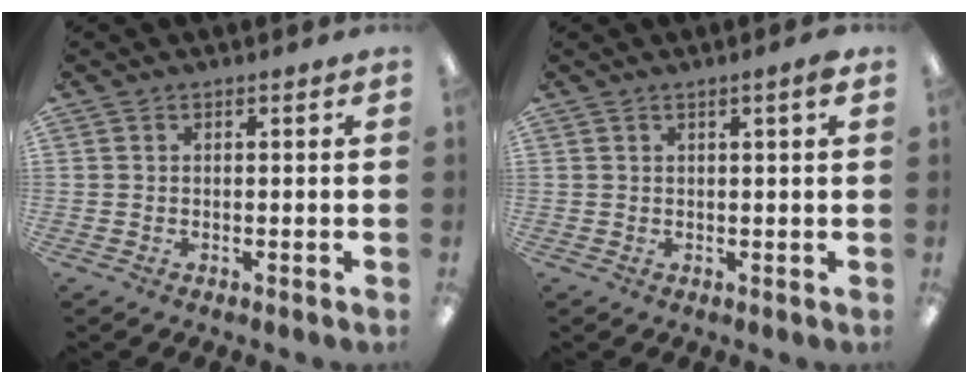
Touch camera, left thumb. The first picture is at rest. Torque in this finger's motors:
{"motor_torque": [-0.17, 0.07, -0.09, -0.09, 0.03]}